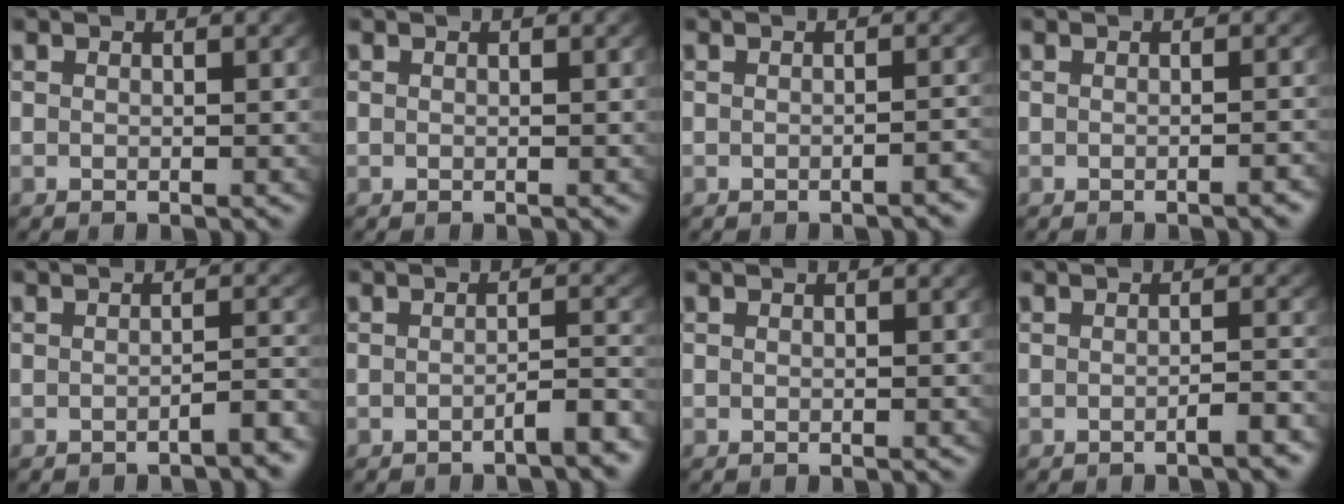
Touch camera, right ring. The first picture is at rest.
{"total": 0.0}
{"total": 1.2, "force": [-1.2, -0.1, 0.4], "torque": [-0.008, 0.000, -0.017]}
{"total": 0.7, "force": [-0.6, -0.2, 0.2], "torque": [-0.006, 0.001, -0.010]}
{"total": 1.8, "force": [-1.6, 0.1, 0.9], "torque": [-0.013, -0.001, -0.026]}
{"total": 2.2, "force": [-1.8, 0.2, 1.2], "torque": [-0.012, -0.001, -0.031]}
{"total": 0.0}
{"total": 1.4, "force": [-1.2, -0.1, 0.7], "torque": [-0.007, 0.001, -0.023]}